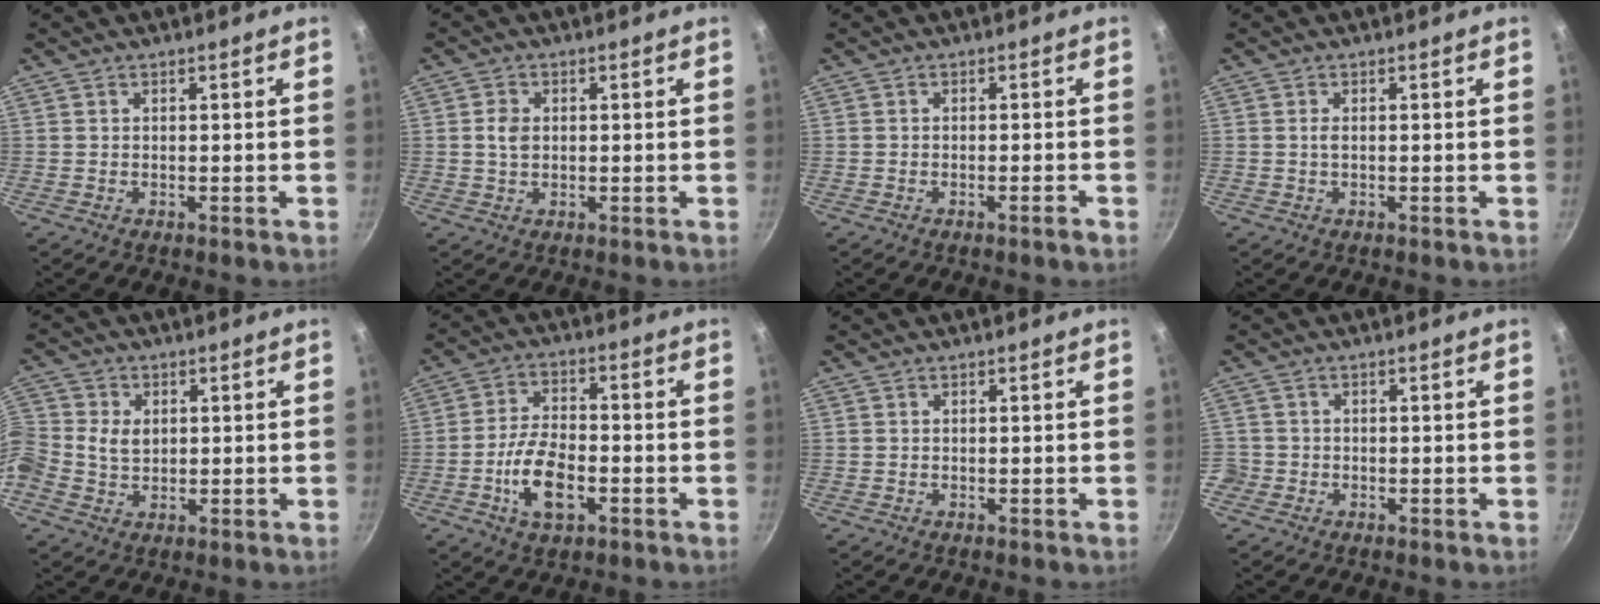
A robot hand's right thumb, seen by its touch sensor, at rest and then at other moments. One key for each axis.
{"total": 3.2, "fx": 0.4, "fy": 2.3, "fz": 2.1, "tx": -0.033, "ty": 0.000, "tz": 0.005}
{"total": 1.3, "fx": -0.9, "fy": -0.1, "fz": 0.9, "tx": -0.022, "ty": 0.011, "tz": -0.014}
{"total": 0.8, "fx": 0.0, "fy": 0.3, "fz": 0.8, "tx": -0.016, "ty": -0.001, "tz": 0.001}
{"total": 9.1, "fx": 0.1, "fy": 7.7, "fz": 4.8, "tx": -0.105, "ty": 0.023, "tz": -0.007}
{"total": 10.0, "fx": -3.4, "fy": 5.1, "fz": 7.9, "tx": -0.140, "ty": 0.022, "tz": -0.066}
{"total": 0.0}
{"total": 2.0, "fx": -0.8, "fy": 1.8, "fz": 0.2, "tx": 0.005, "ty": 0.012, "tz": -0.011}